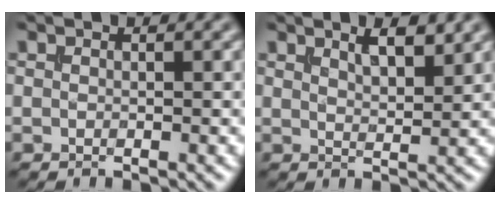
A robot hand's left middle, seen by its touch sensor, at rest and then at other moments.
{"total": 2.9, "force": [2.0, 0.8, 2.0], "torque": [-0.026, 0.001, 0.032]}